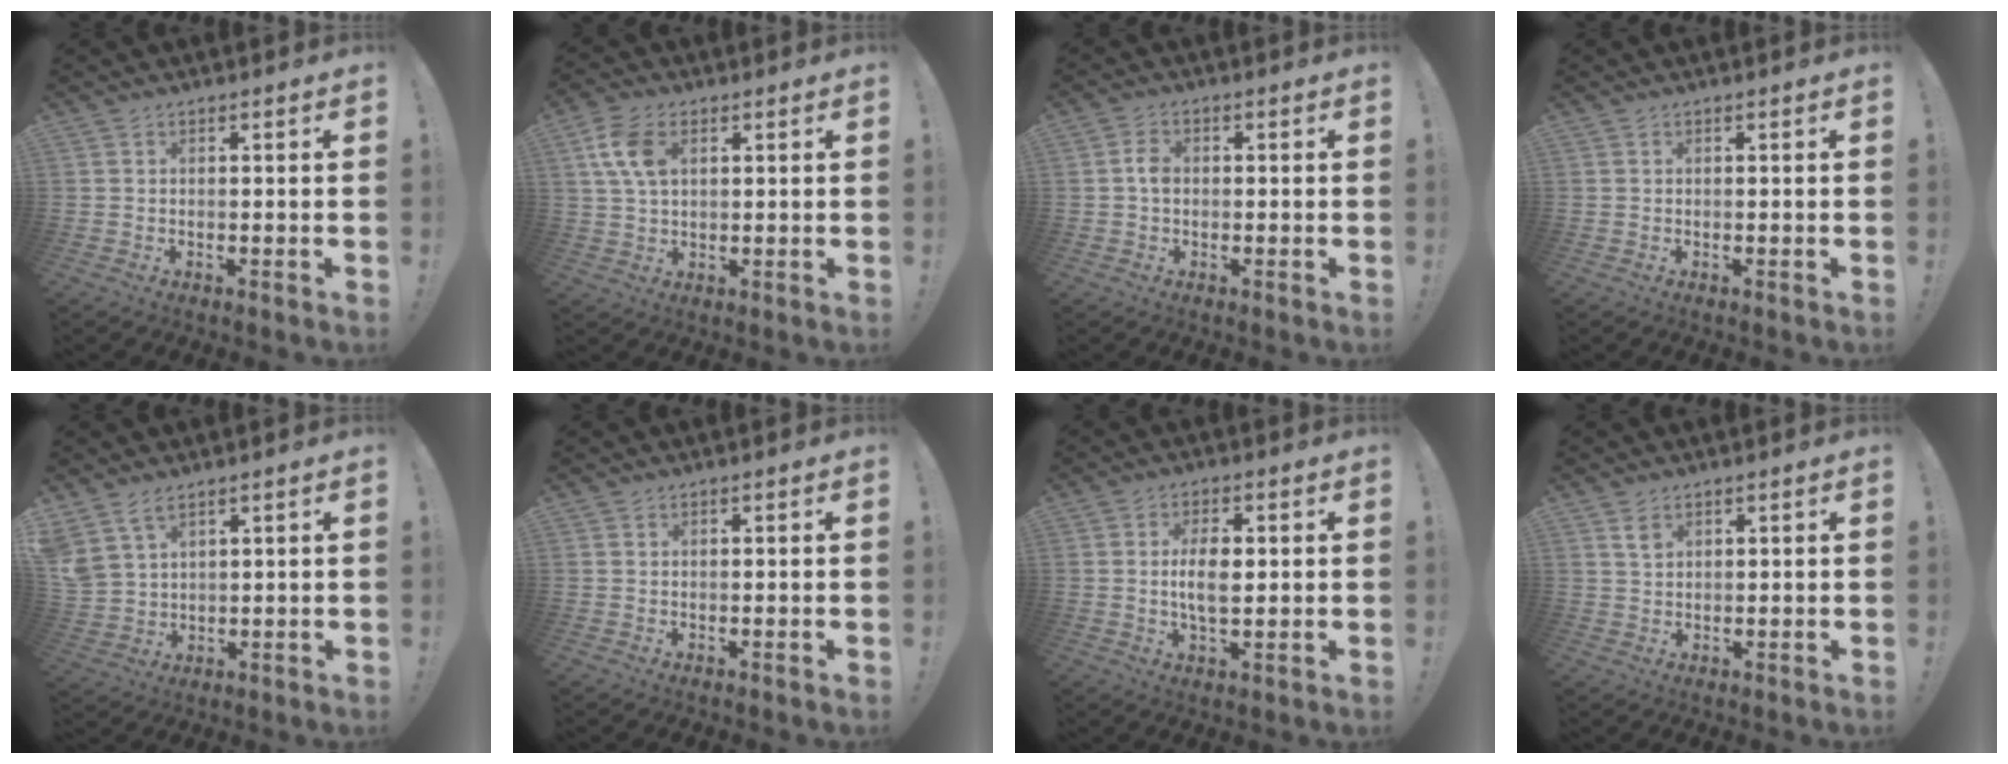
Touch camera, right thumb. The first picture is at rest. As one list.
[{"total": 9.1, "force": [3.1, 5.5, 6.5], "torque": [-0.143, 0.002, 0.059]}, {"total": 3.6, "force": [-0.3, 2.5, 2.6], "torque": [-0.044, 0.010, -0.004]}, {"total": 0.0}, {"total": 6.5, "force": [4.7, 3.4, 2.9], "torque": [-0.058, -0.018, 0.096]}, {"total": 0.0}, {"total": 7.0, "force": [0.4, 3.3, 6.2], "torque": [-0.109, -0.001, -0.001]}, {"total": 3.2, "force": [1.9, 2.2, 1.5], "torque": [-0.014, -0.009, 0.034]}]